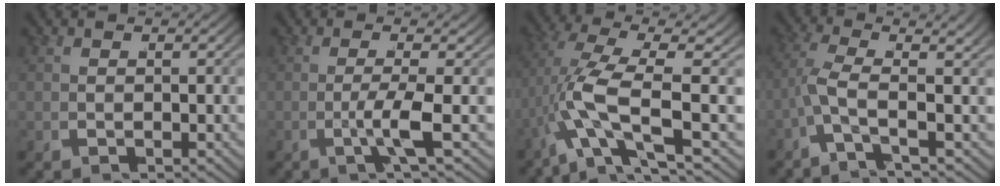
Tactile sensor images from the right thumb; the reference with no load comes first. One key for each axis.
{"total": 2.8, "fx": -0.7, "fy": -0.1, "fz": 2.7, "tx": -0.061, "ty": 0.003, "tz": -0.022}
{"total": 5.7, "fx": -1.5, "fy": 1.7, "fz": 5.3, "tx": -0.127, "ty": -0.023, "tz": -0.016}
{"total": 4.5, "fx": -0.7, "fy": 1.2, "fz": 4.3, "tx": -0.091, "ty": 0.001, "tz": -0.026}